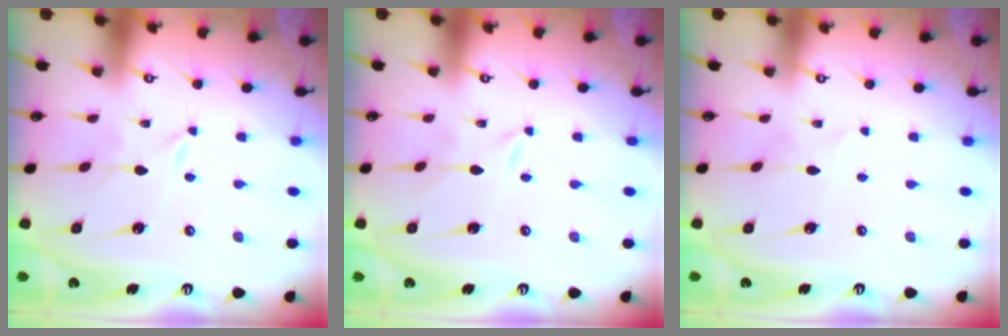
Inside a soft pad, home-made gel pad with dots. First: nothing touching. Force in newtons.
{"total": 0.0}
{"total": 1.8, "press": 1.8, "slide": 0.2}